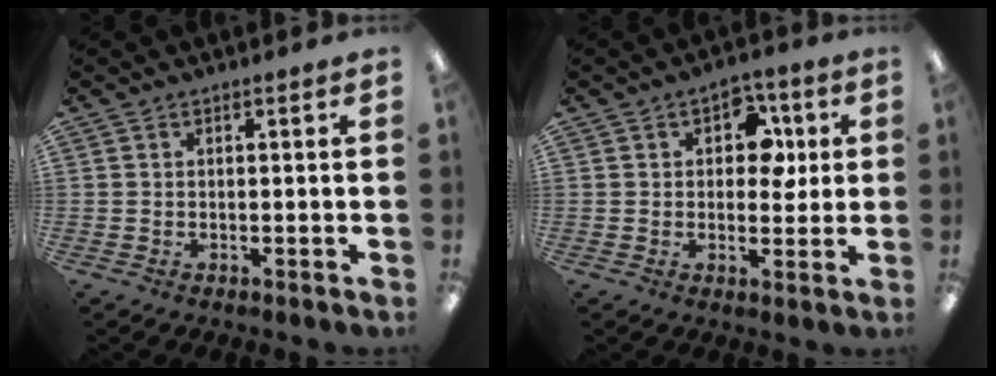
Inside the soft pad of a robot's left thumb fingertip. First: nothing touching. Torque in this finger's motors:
{"motor_torque": [-0.17, 0.13, 0.15, 0.39, 0.01]}